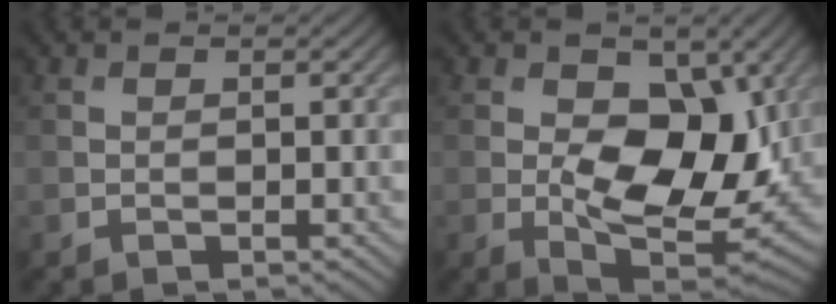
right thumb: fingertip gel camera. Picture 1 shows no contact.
{"total": 11.8, "force": [0.5, 6.7, 9.7], "torque": [-0.174, -0.014, 0.012]}